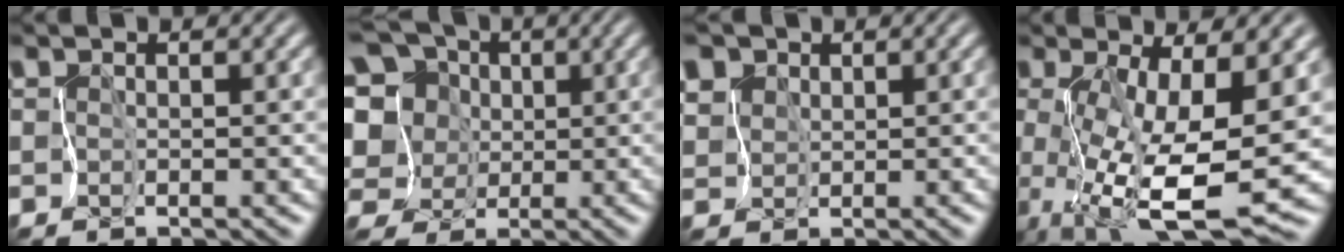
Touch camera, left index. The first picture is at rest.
{"total": 11.4, "force": [2.5, 9.7, 5.5], "torque": [-0.149, 0.039, 0.012]}
{"total": 6.6, "force": [3.8, 4.7, 2.6], "torque": [-0.073, 0.020, 0.051]}
{"total": 10.4, "force": [-1.6, 3.0, 9.8], "torque": [-0.193, -0.028, -0.016]}